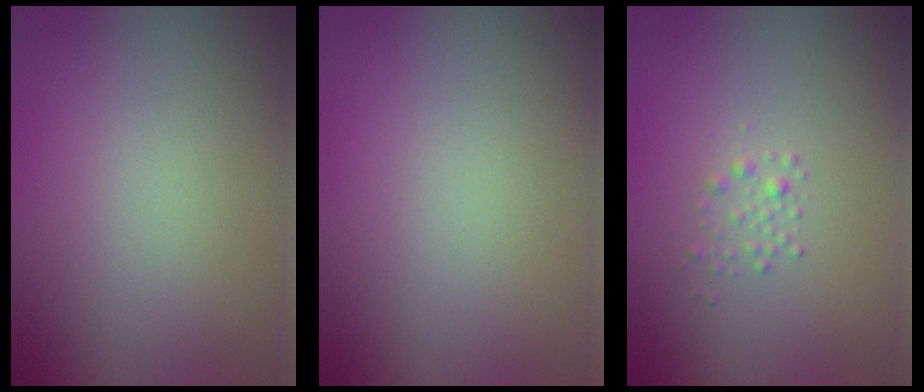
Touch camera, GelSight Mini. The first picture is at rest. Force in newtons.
{"total": 0.0}
{"total": 1.1, "press": 1.1, "slide": 0.1}